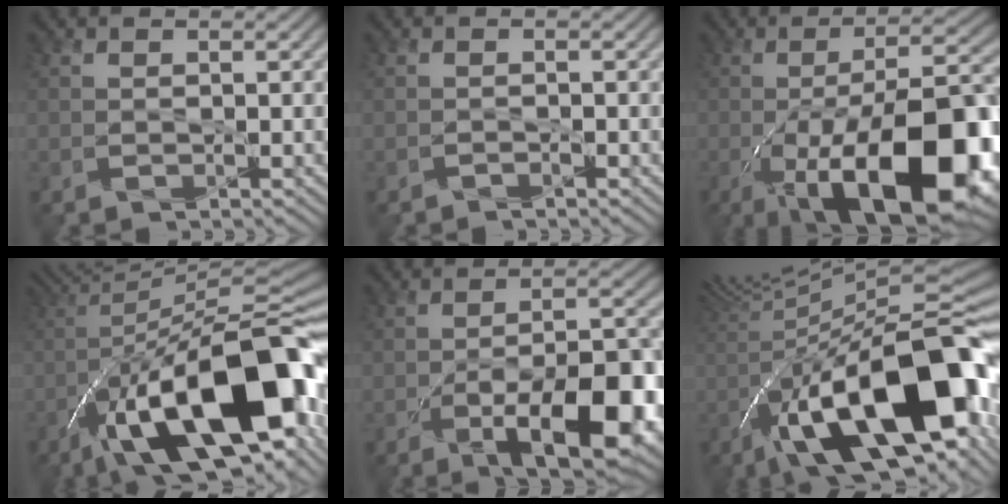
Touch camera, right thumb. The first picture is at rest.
{"total": 0.6, "force": [-0.6, 0.1, 0.2], "torque": [-0.003, 0.001, -0.011]}
{"total": 19.0, "force": [-7.0, 7.7, 15.9], "torque": [-0.239, -0.010, -0.112]}
{"total": 20.6, "force": [-7.5, 7.2, 17.8], "torque": [-0.263, 0.017, -0.131]}
{"total": 12.3, "force": [-5.7, 4.4, 9.9], "torque": [-0.159, -0.007, -0.092]}
{"total": 20.4, "force": [-5.2, 6.8, 18.5], "torque": [-0.274, 0.019, -0.093]}